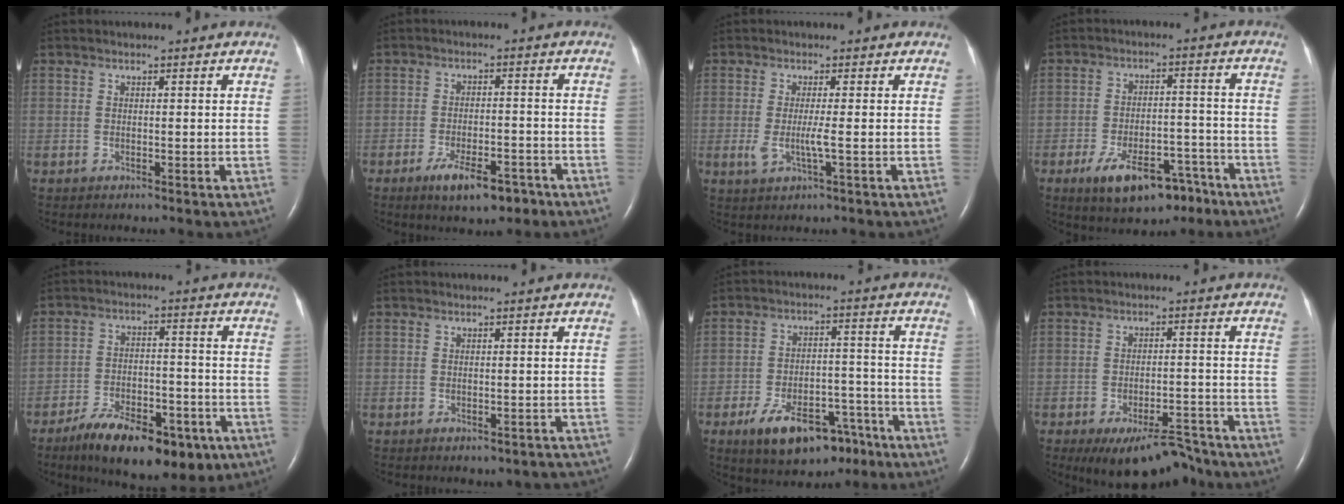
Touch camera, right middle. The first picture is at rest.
{"total": 6.9, "force": [-4.4, 2.5, 4.7], "torque": [-0.086, -0.004, -0.065]}
{"total": 3.2, "force": [-0.5, 0.0, 3.2], "torque": [-0.069, -0.008, -0.008]}
{"total": 11.0, "force": [-7.0, 5.0, 6.8], "torque": [-0.113, 0.006, -0.105]}
{"total": 14.2, "force": [-9.1, 5.7, 9.4], "torque": [-0.142, 0.000, -0.136]}
{"total": 5.2, "force": [-4.6, 2.2, 1.4], "torque": [-0.010, 0.007, -0.045]}
{"total": 12.8, "force": [-8.3, 6.1, 7.6], "torque": [-0.117, 0.013, -0.122]}
{"total": 10.5, "force": [-8.8, 3.3, 4.6], "torque": [-0.061, -0.001, -0.131]}